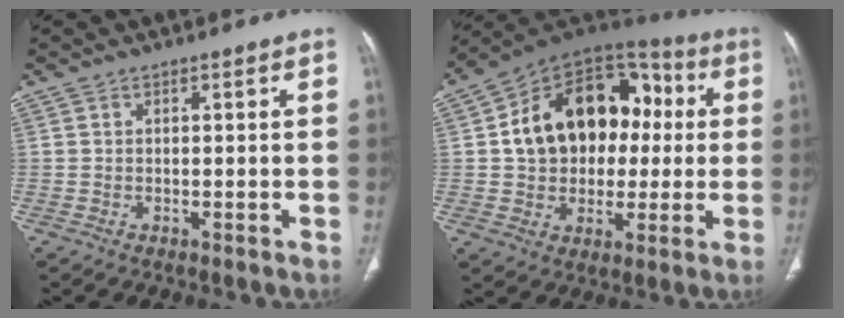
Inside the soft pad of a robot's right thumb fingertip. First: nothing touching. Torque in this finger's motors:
{"motor_torque": [1.56, 1.69, 1.10, -0.75, 0.15]}